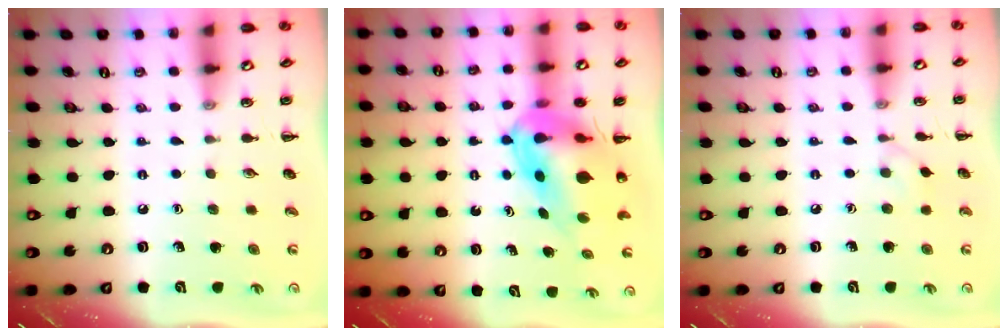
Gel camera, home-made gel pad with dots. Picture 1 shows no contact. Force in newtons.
{"total": 10.8, "press": 10.2, "slide": 3.4}
{"total": 2.7, "press": 2.5, "slide": 1.2}